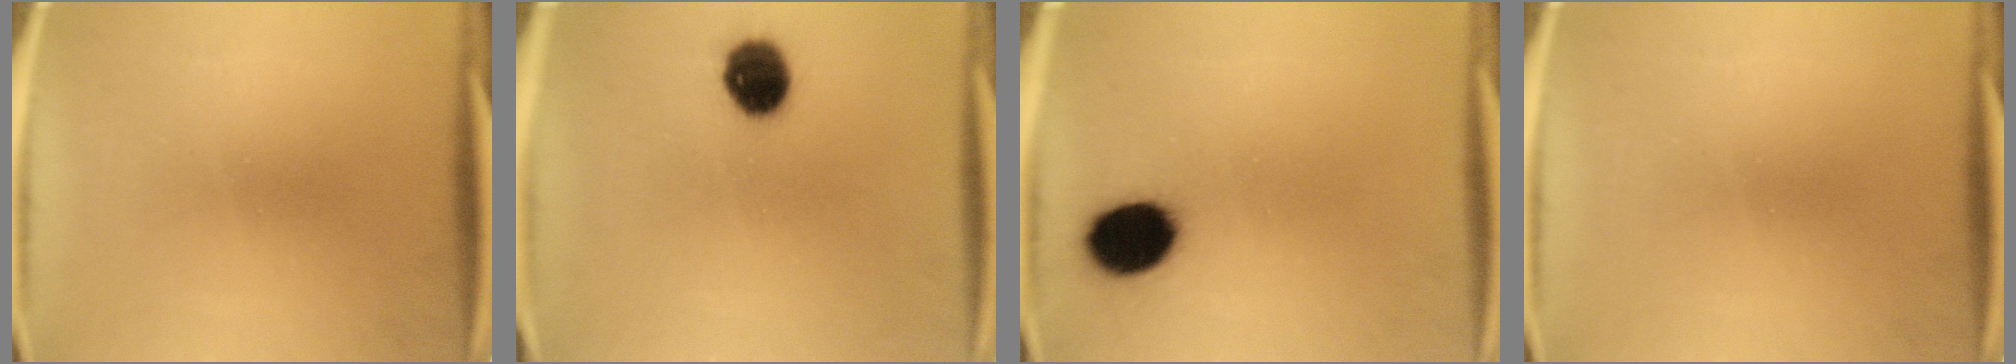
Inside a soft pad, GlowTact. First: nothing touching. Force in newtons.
{"total": 9.4}
{"total": 11.5}
{"total": 0.0}